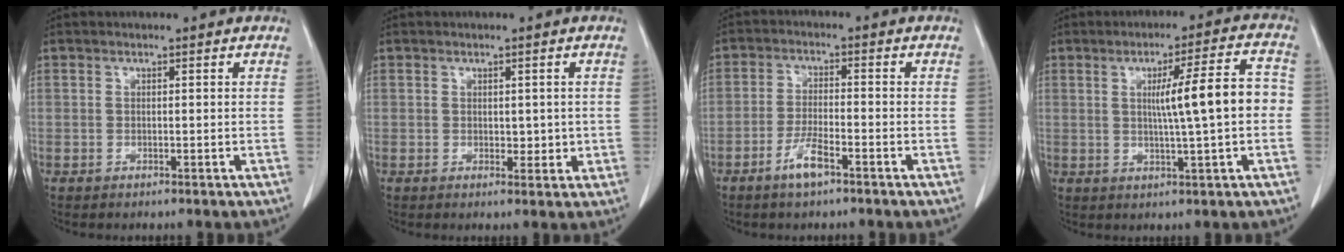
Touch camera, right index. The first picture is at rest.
{"total": 2.3, "force": [0.1, 1.6, 1.8], "torque": [-0.020, -0.003, 0.007]}
{"total": 4.6, "force": [-2.9, 0.7, 3.6], "torque": [-0.073, -0.002, -0.054]}
{"total": 9.5, "force": [0.1, 0.2, 9.5], "torque": [-0.138, 0.014, 0.003]}